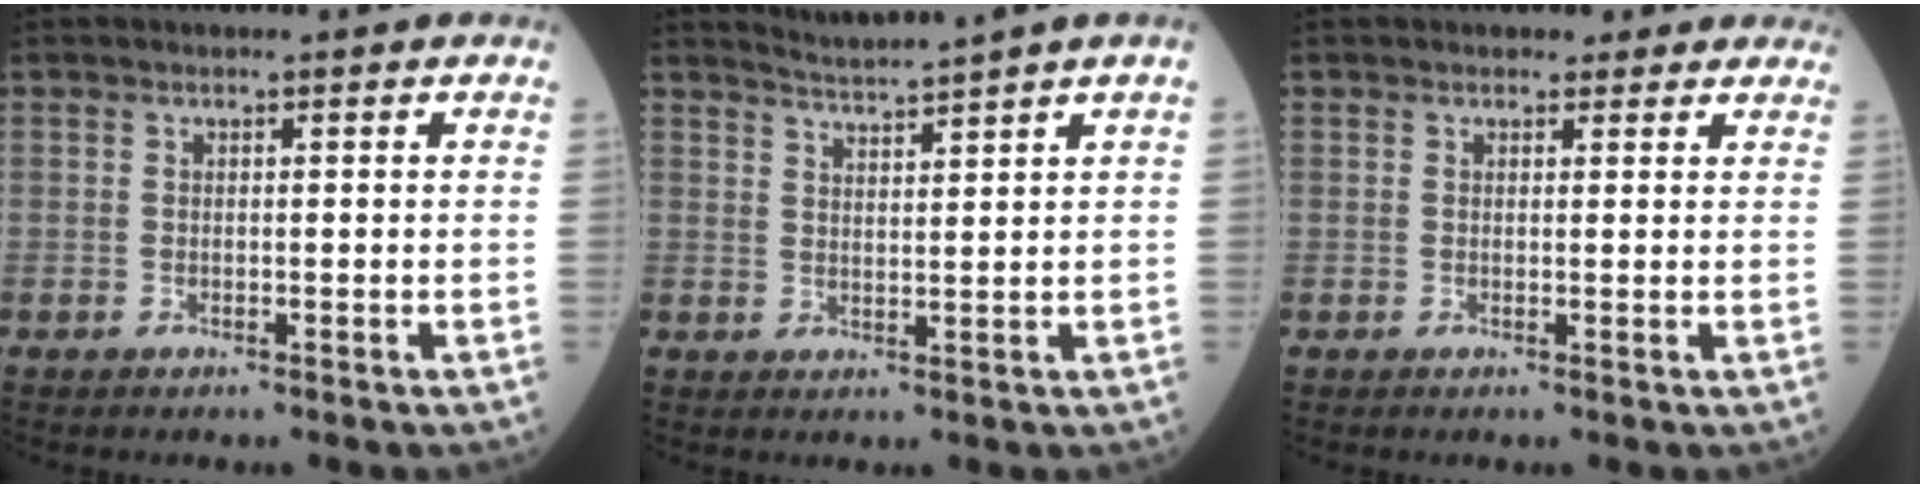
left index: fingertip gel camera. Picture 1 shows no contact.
{"total": 3.5, "force": [3.0, -1.7, 0.3], "torque": [-0.008, -0.008, 0.059]}
{"total": 3.3, "force": [2.8, 1.7, 0.5], "torque": [0.008, 0.006, 0.021]}